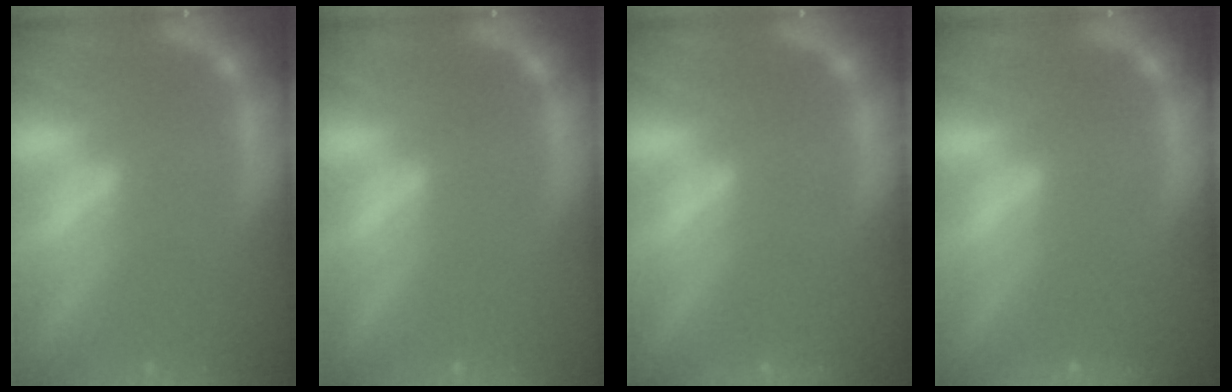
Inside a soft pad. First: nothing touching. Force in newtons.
{"total": 0.0}
{"total": 1.4}
{"total": 2.9}